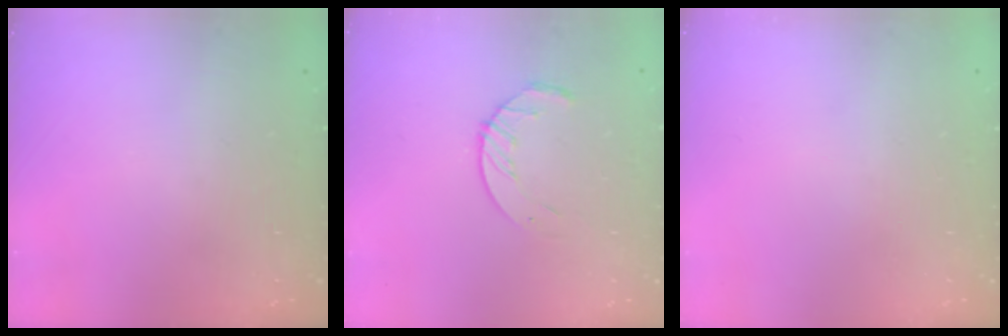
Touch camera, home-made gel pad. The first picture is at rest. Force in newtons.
{"total": 4.6, "press": 4.6, "slide": 0.5}
{"total": 0.0}